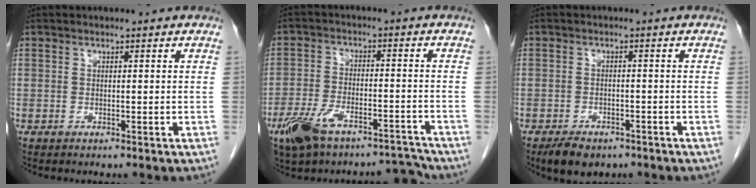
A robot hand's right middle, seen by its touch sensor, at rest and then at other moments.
{"total": 10.1, "force": [-8.3, 3.1, 4.8], "torque": [-0.086, 0.020, -0.143]}
{"total": 5.1, "force": [-3.7, 2.6, 2.3], "torque": [-0.037, -0.003, -0.053]}